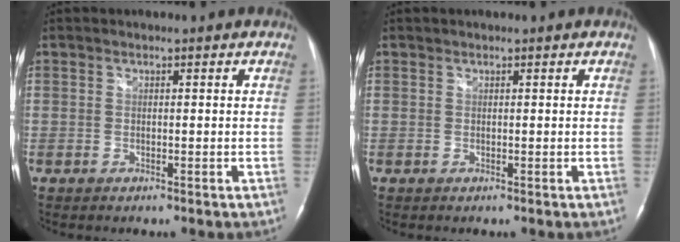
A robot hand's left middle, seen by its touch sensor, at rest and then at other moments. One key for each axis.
{"total": 0.0}